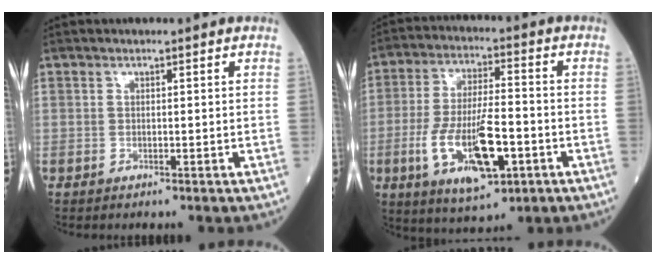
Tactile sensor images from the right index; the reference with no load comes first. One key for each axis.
{"total": 13.6, "fx": -4.3, "fy": 3.9, "fz": 12.3, "tx": -0.240, "ty": -0.009, "tz": -0.068}